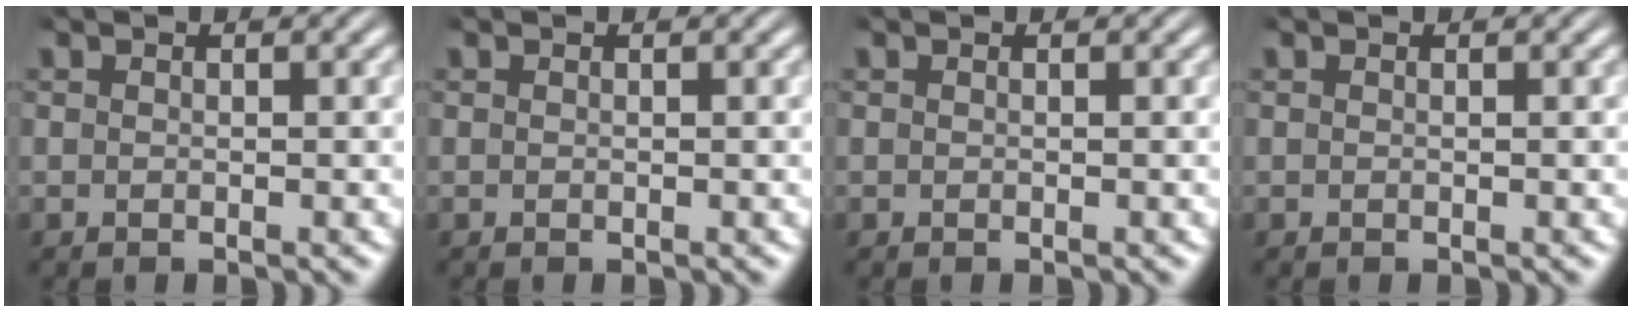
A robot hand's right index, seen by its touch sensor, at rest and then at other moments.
{"total": 0.0}
{"total": 0.0}
{"total": 0.0}